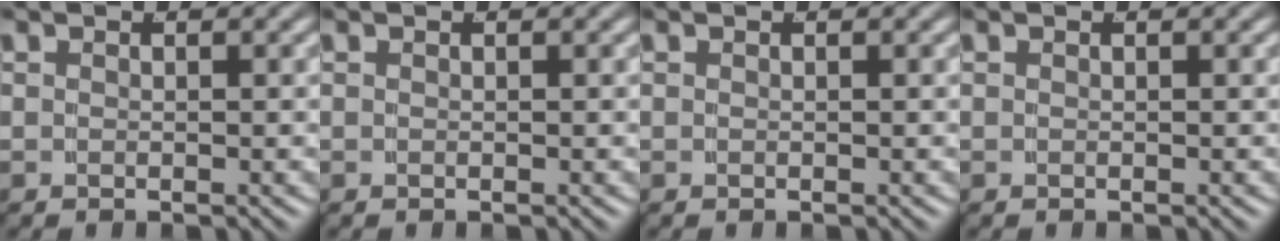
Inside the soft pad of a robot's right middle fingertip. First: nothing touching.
{"total": 0.0}
{"total": 0.0}
{"total": 0.0}